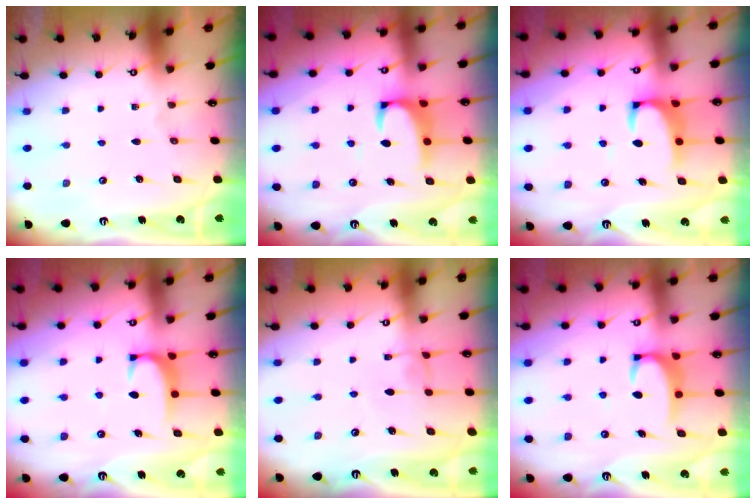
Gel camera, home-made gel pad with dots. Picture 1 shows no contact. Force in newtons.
{"total": 2.1, "press": 1.8, "slide": 0.9}
{"total": 2.2, "press": 2.0, "slide": 0.9}
{"total": 1.8, "press": 1.7, "slide": 0.5}
{"total": 1.0, "press": 0.7, "slide": 0.7}
{"total": 3.7, "press": 3.6, "slide": 0.5}